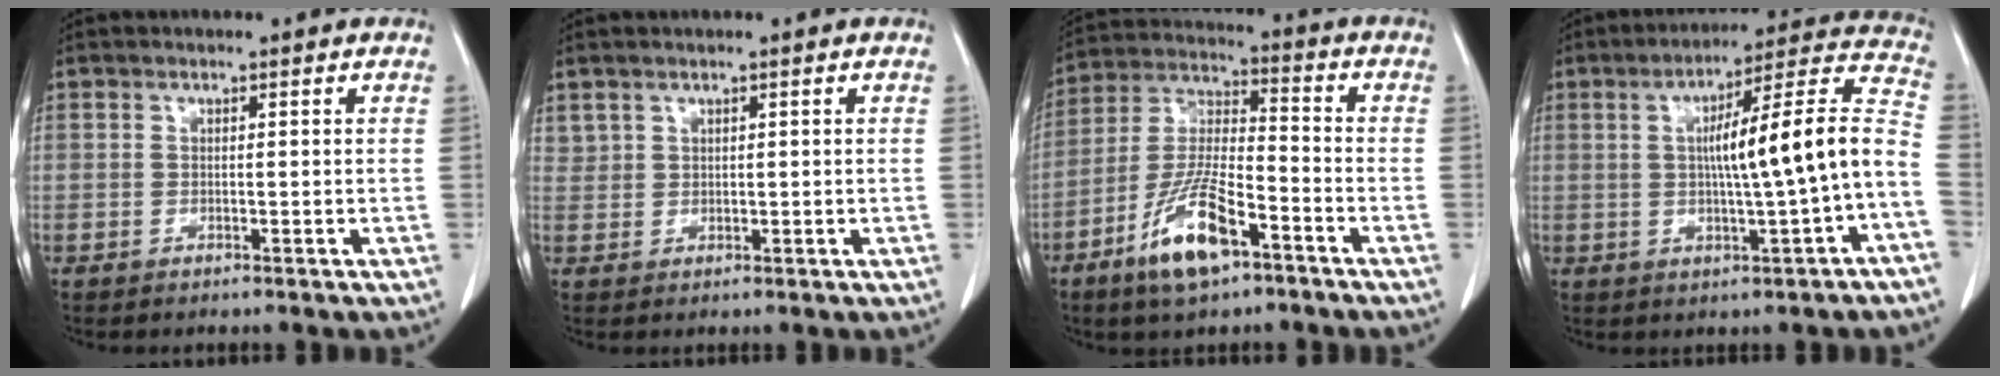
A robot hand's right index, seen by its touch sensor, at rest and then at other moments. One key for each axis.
{"total": 1.6, "fx": 1.2, "fy": 1.0, "fz": 0.2, "tx": 0.001, "ty": 0.004, "tz": 0.026}
{"total": 12.5, "fx": -6.9, "fy": 3.3, "fz": 9.9, "tx": -0.208, "ty": -0.008, "tz": -0.126}
{"total": 14.5, "fx": -1.4, "fy": 0.0, "fz": 14.5, "tx": -0.207, "ty": 0.029, "tz": -0.021}